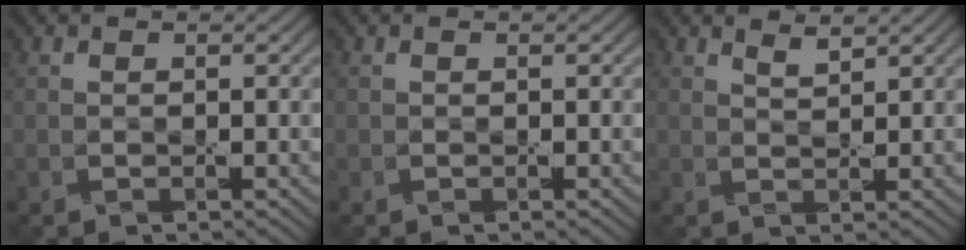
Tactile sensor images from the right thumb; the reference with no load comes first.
{"total": 0.0}
{"total": 1.7, "force": [1.5, 0.1, 0.7], "torque": [-0.021, 0.000, 0.033]}